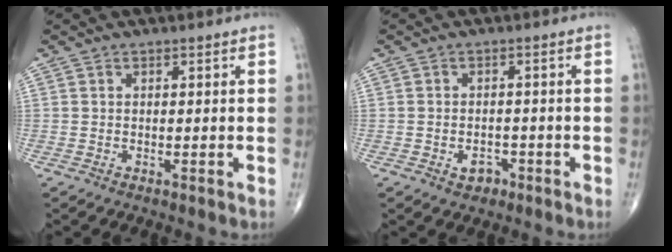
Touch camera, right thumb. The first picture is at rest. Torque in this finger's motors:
{"motor_torque": [-0.18, 0.16, 0.18, 0.18, 0.04]}